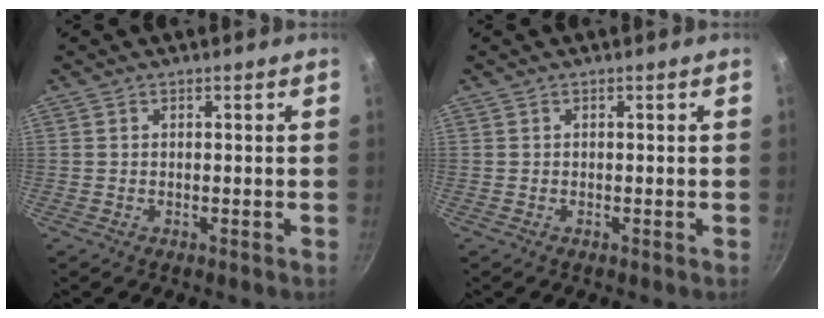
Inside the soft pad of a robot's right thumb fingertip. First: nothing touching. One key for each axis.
{"total": 0.0}